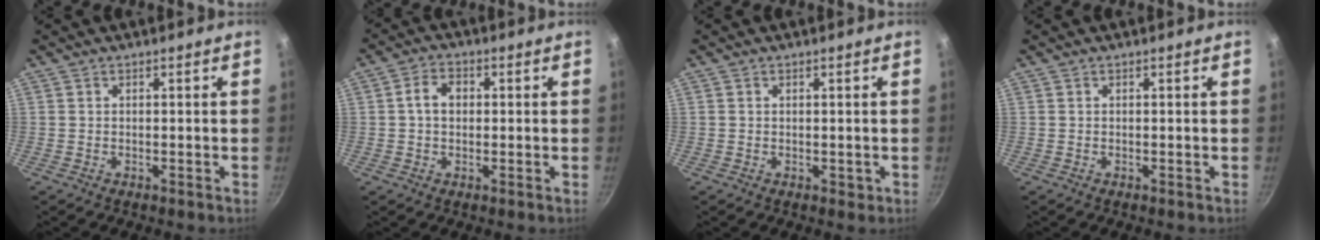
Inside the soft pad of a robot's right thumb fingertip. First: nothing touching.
{"total": 4.7, "force": [0.4, 3.5, 3.1], "torque": [-0.041, 0.012, 0.000]}
{"total": 0.9, "force": [0.1, 0.8, 0.5], "torque": [-0.002, 0.002, 0.002]}
{"total": 0.0}